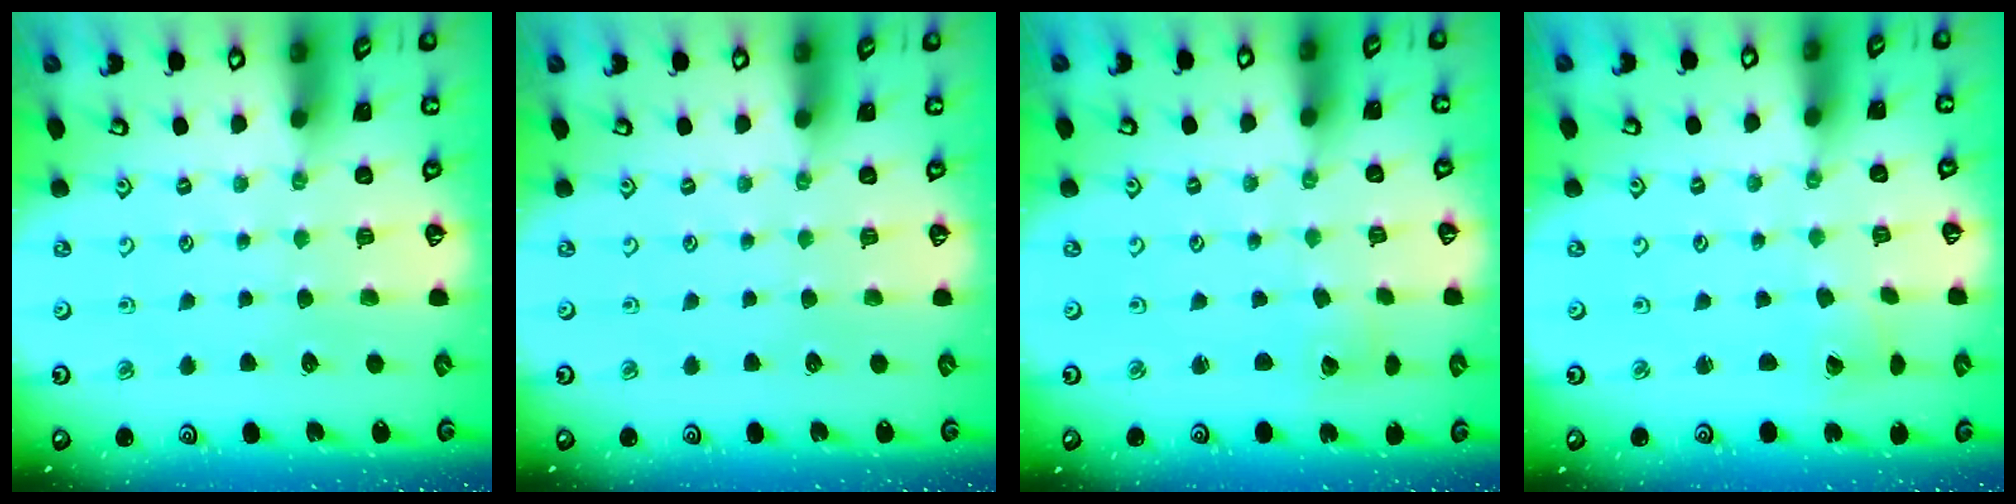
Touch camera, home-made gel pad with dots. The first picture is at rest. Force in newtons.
{"total": 0.0}
{"total": 2.0, "press": 2.0, "slide": 0.1}
{"total": 2.2, "press": 2.2, "slide": 0.2}